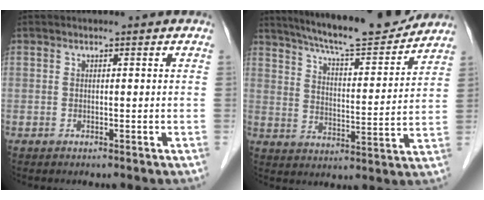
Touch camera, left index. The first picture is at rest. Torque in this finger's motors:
{"motor_torque": [0.23, -0.32, 0.50, 0.12]}